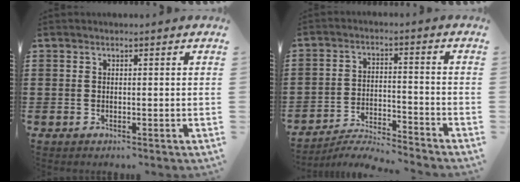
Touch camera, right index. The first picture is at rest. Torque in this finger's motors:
{"motor_torque": [1.18, 0.96, 0.01, 0.00]}